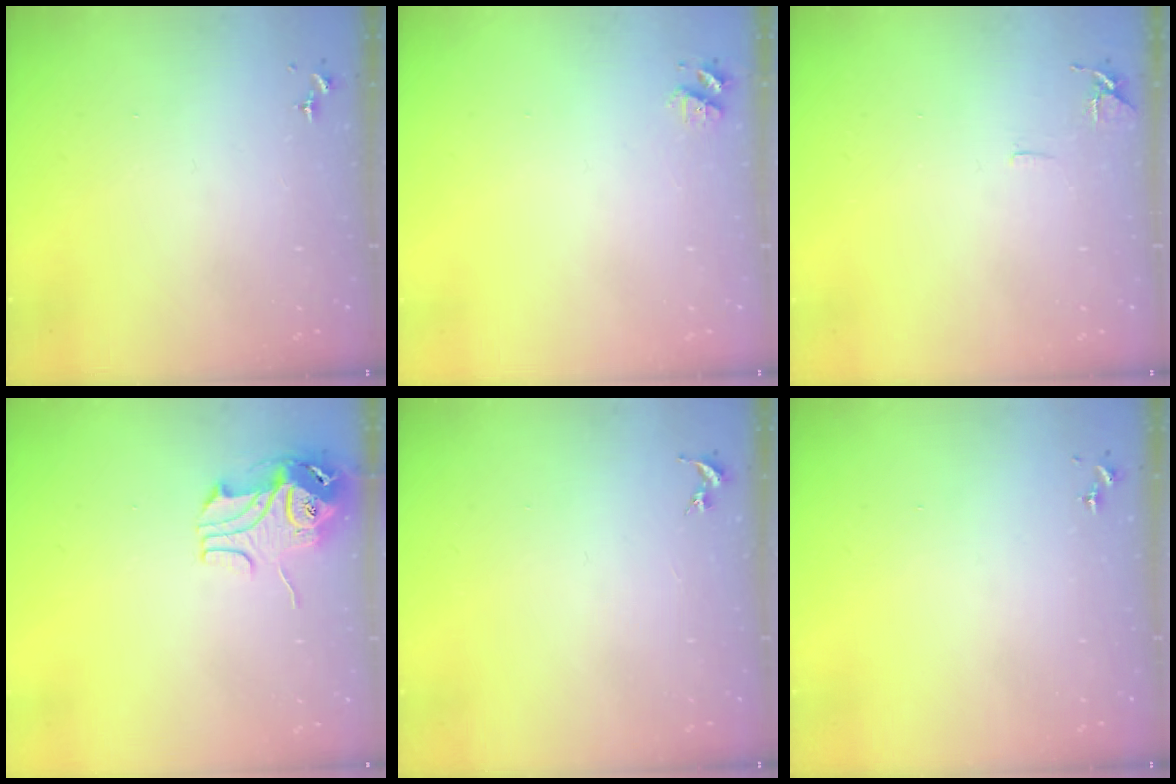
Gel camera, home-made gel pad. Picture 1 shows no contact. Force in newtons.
{"total": 4.7, "press": 4.7, "slide": 0.7}
{"total": 6.5, "press": 6.4, "slide": 0.7}
{"total": 10.9, "press": 10.9, "slide": 1.1}
{"total": 0.0}
{"total": 0.0}